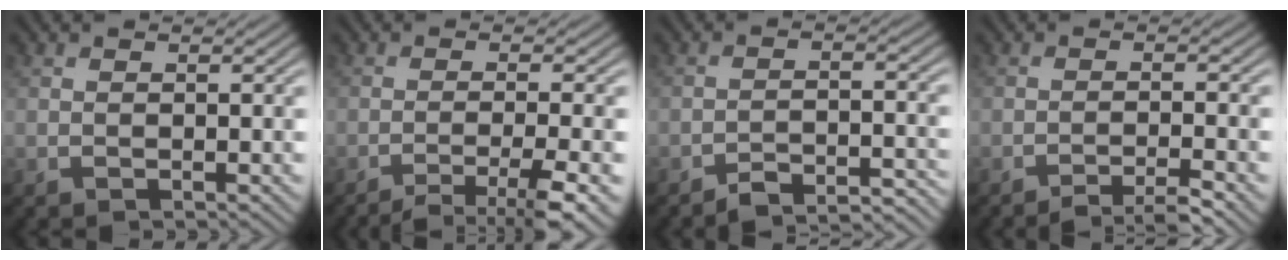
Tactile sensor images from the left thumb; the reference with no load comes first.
{"total": 6.6, "force": [-4.2, 0.9, 5.0], "torque": [-0.071, 0.007, -0.073]}
{"total": 5.1, "force": [-4.6, 0.8, 2.0], "torque": [-0.033, 0.007, -0.072]}
{"total": 3.8, "force": [-2.9, 0.3, 2.4], "torque": [-0.030, 0.009, -0.060]}